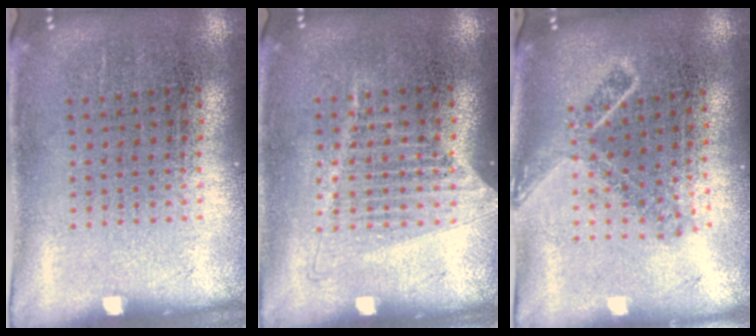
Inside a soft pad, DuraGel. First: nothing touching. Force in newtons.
{"total": 1.0, "press": 0.9, "slide": 0.5}
{"total": 1.8, "press": 1.3, "slide": 1.2}